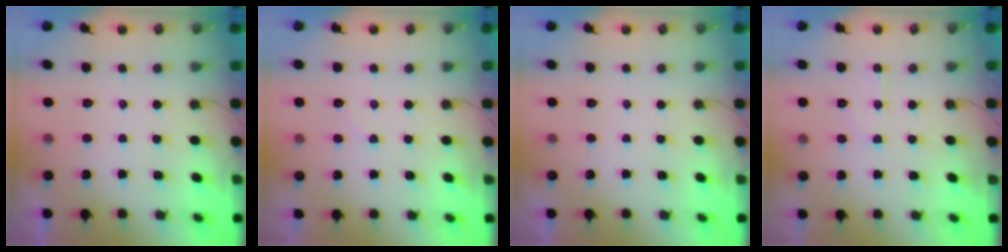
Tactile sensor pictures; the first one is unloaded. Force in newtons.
{"total": 5.2, "press": 5.2, "slide": 0.7}
{"total": 0.0}
{"total": 6.2, "press": 6.2, "slide": 0.4}